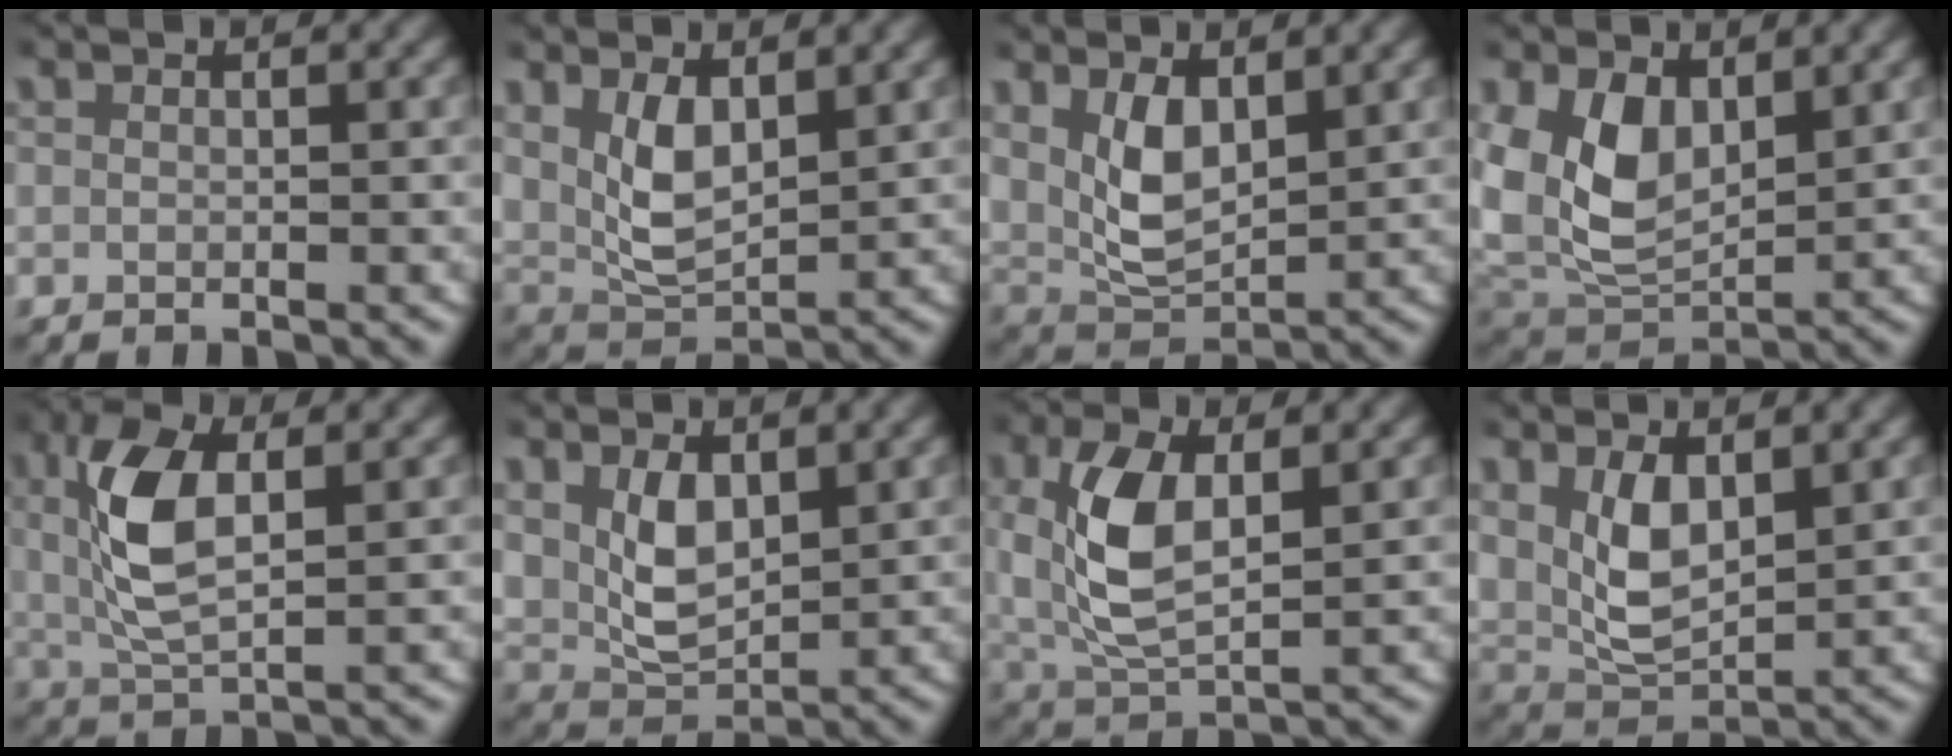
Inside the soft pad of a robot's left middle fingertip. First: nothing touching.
{"total": 5.2, "force": [2.3, 3.3, 3.3], "torque": [-0.079, -0.011, 0.046]}
{"total": 5.7, "force": [2.3, 3.8, 3.6], "torque": [-0.087, -0.013, 0.046]}
{"total": 8.2, "force": [1.7, 6.5, 4.6], "torque": [-0.127, -0.022, 0.042]}
{"total": 5.4, "force": [1.5, 2.0, 4.8], "torque": [-0.105, -0.001, 0.030]}
{"total": 4.9, "force": [2.0, 3.4, 2.9], "torque": [-0.074, -0.018, 0.044]}
{"total": 5.4, "force": [1.3, 2.7, 4.5], "torque": [-0.115, -0.008, 0.031]}
{"total": 5.7, "force": [2.3, 3.8, 3.6], "torque": [-0.088, -0.012, 0.046]}